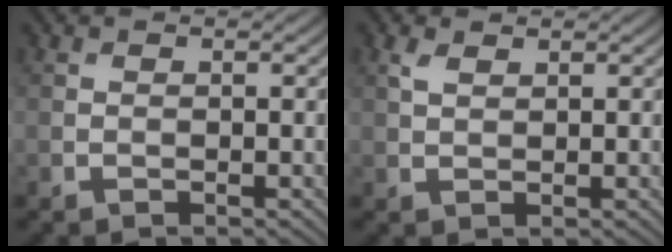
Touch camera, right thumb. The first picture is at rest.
{"total": 1.7, "force": [1.0, 0.9, 1.1], "torque": [-0.031, 0.004, 0.021]}